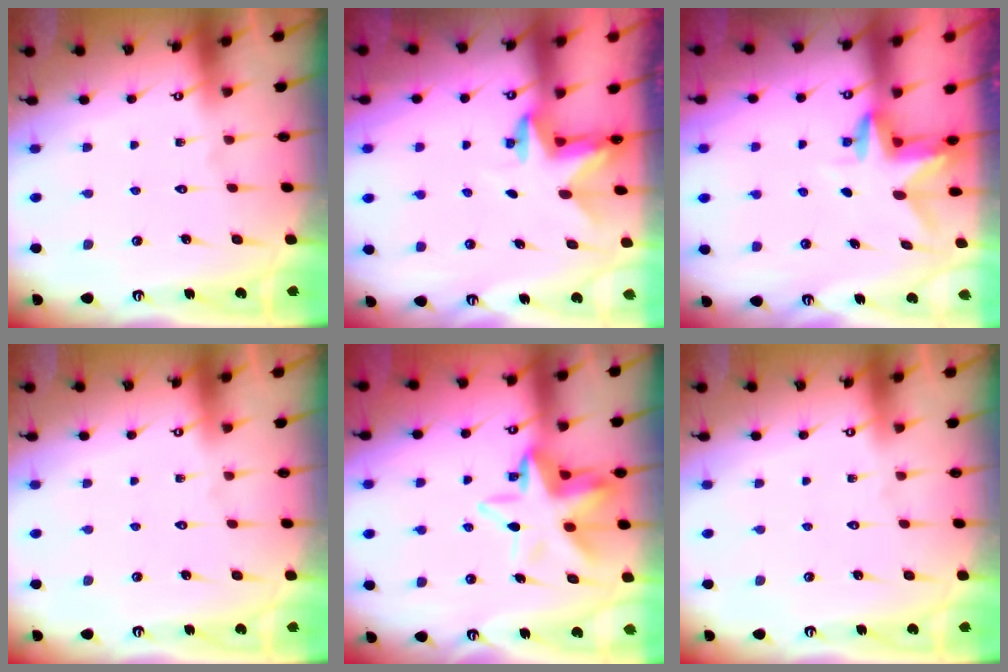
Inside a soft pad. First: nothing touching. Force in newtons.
{"total": 2.4, "press": 2.4, "slide": 0.4}
{"total": 2.9, "press": 2.9, "slide": 0.3}
{"total": 0.0}
{"total": 11.6, "press": 11.2, "slide": 3.0}
{"total": 0.0}